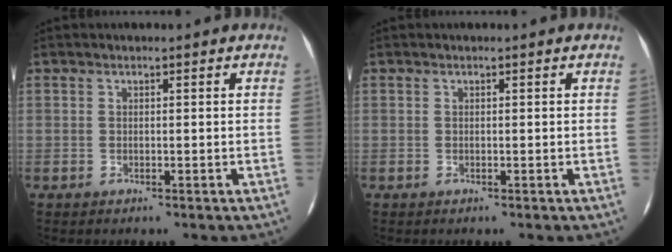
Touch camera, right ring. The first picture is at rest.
{"total": 0.0}